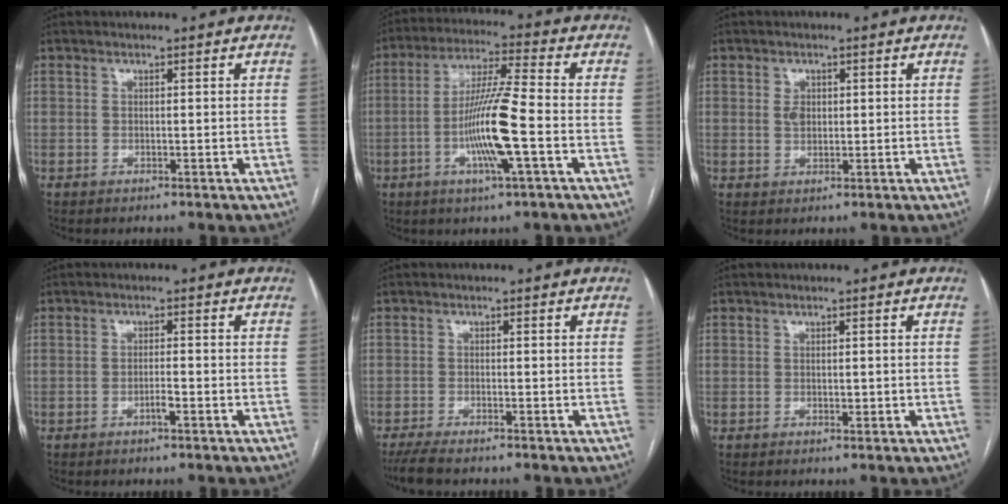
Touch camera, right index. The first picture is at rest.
{"total": 11.9, "force": [-3.1, 0.0, 11.5], "torque": [-0.224, -0.006, -0.064]}
{"total": 2.2, "force": [0.5, 1.7, 1.4], "torque": [-0.024, 0.002, 0.011]}
{"total": 1.8, "force": [-0.9, 0.2, 1.6], "torque": [-0.028, 0.000, -0.016]}
{"total": 4.3, "force": [-3.5, 0.5, 2.4], "torque": [-0.043, -0.010, -0.058]}
{"total": 0.9, "force": [0.0, 0.6, 0.8], "torque": [-0.008, -0.002, 0.001]}